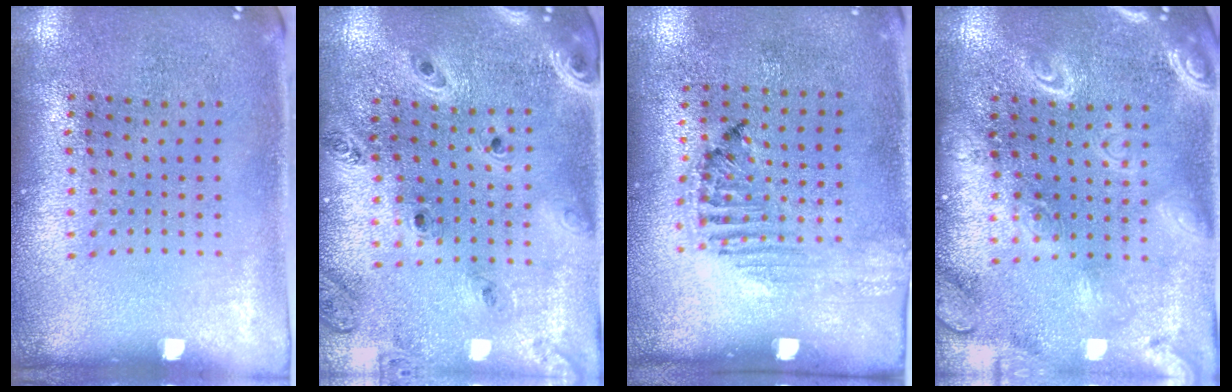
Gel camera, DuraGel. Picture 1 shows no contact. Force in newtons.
{"total": 1.3, "press": 1.3, "slide": 0.2}
{"total": 1.2, "press": 1.2, "slide": 0.4}
{"total": 3.8, "press": 3.8, "slide": 0.6}